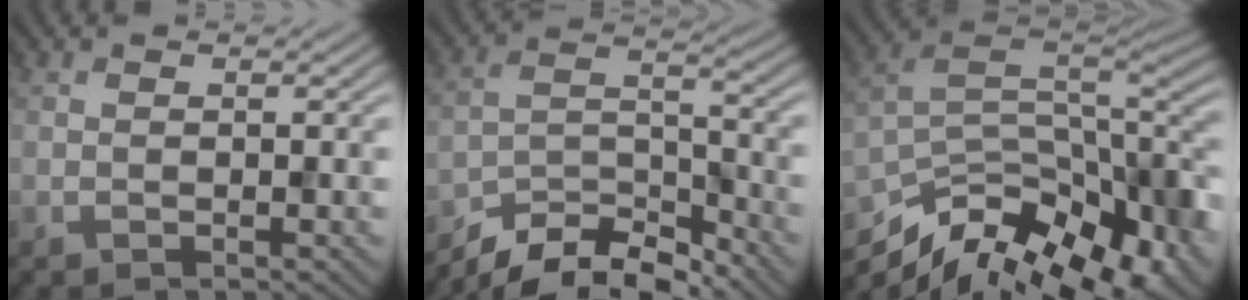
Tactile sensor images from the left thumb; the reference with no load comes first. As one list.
[{"total": 8.7, "force": [-7.7, 2.3, 3.4], "torque": [-0.056, 0.005, -0.151]}, {"total": 15.5, "force": [-9.2, 6.7, 10.5], "torque": [-0.215, -0.024, -0.148]}]